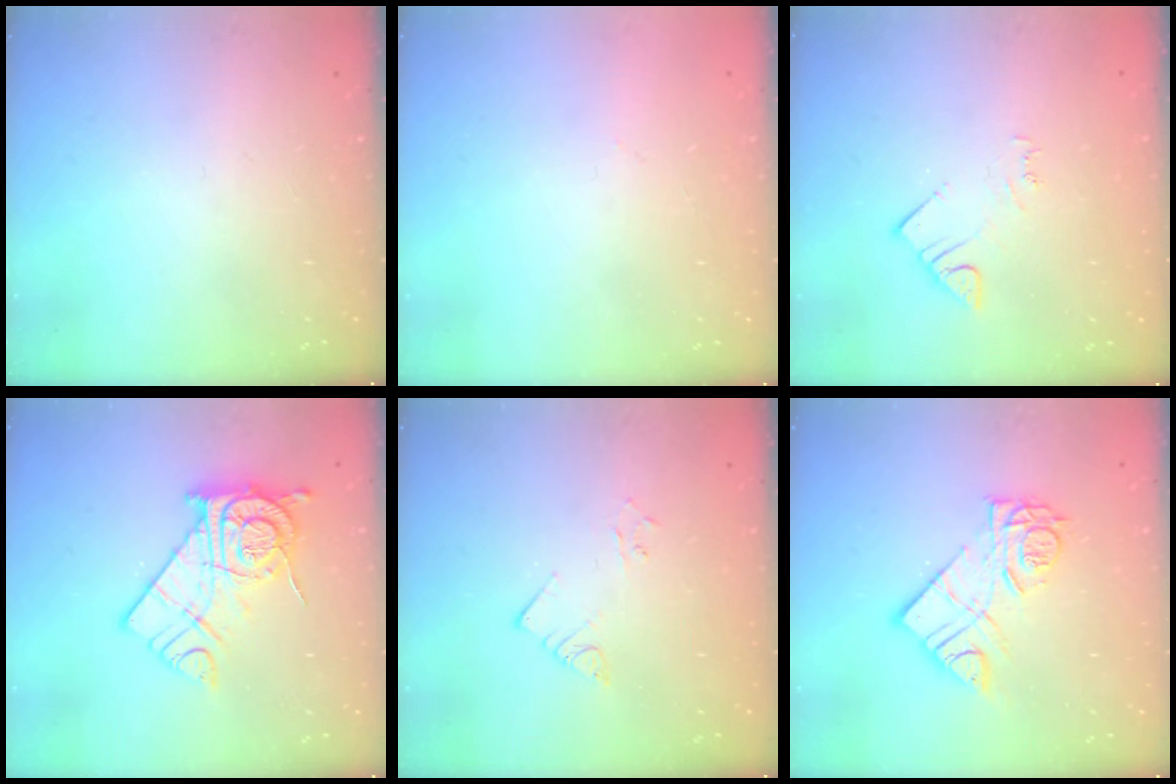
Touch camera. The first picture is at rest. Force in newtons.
{"total": 0.0}
{"total": 4.4, "press": 4.4, "slide": 0.6}
{"total": 14.0, "press": 13.9, "slide": 1.3}
{"total": 3.9, "press": 3.9, "slide": 0.1}
{"total": 12.9, "press": 12.9, "slide": 0.5}